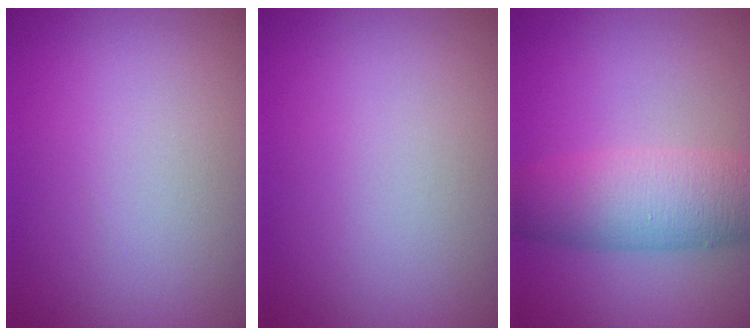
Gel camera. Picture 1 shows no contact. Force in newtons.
{"total": 0.0}
{"total": 6.3, "press": 6.3, "slide": 0.2}